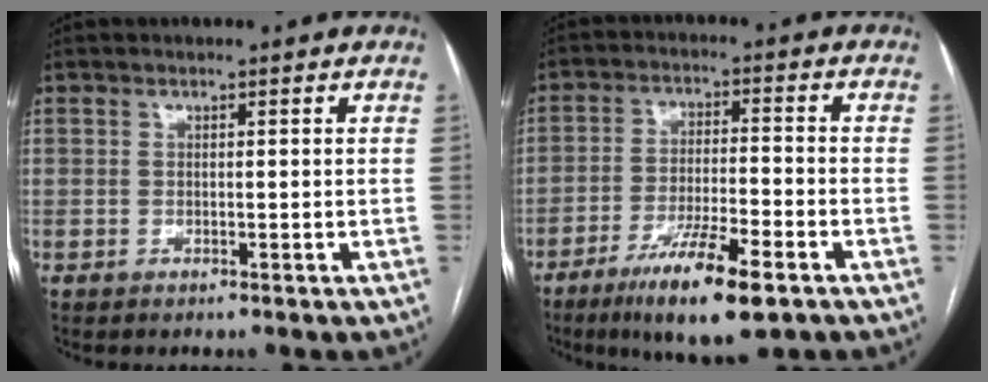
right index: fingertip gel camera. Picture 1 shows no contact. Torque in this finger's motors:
{"motor_torque": [0.99, -1.15, 0.73, 0.16]}